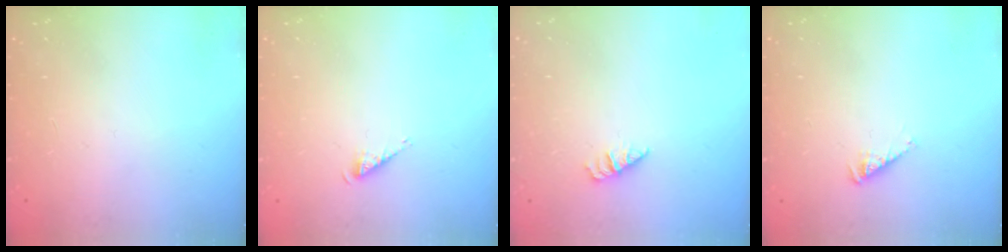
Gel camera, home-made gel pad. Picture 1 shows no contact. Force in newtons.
{"total": 2.7, "press": 2.7, "slide": 0.4}
{"total": 0.8, "press": 0.8, "slide": 0.2}
{"total": 1.4, "press": 1.3, "slide": 0.2}